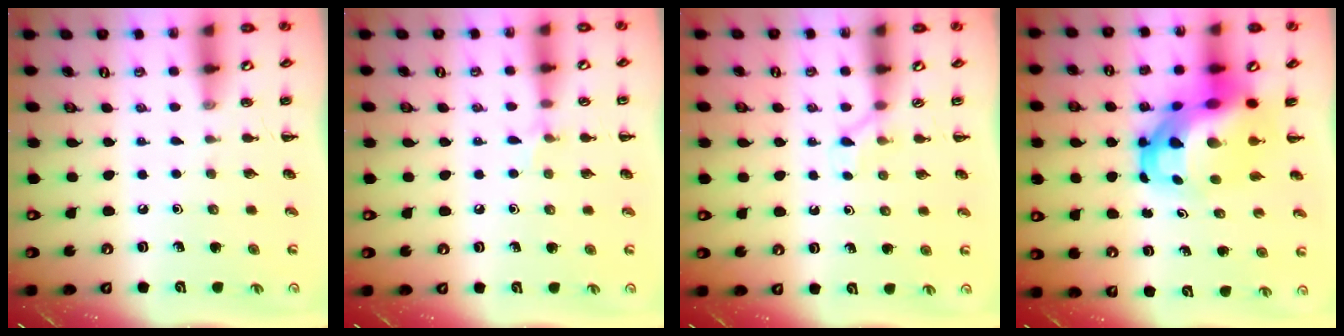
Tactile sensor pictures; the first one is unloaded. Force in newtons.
{"total": 5.1, "press": 4.8, "slide": 1.6}
{"total": 2.6, "press": 2.5, "slide": 0.9}
{"total": 13.6, "press": 13.2, "slide": 3.4}